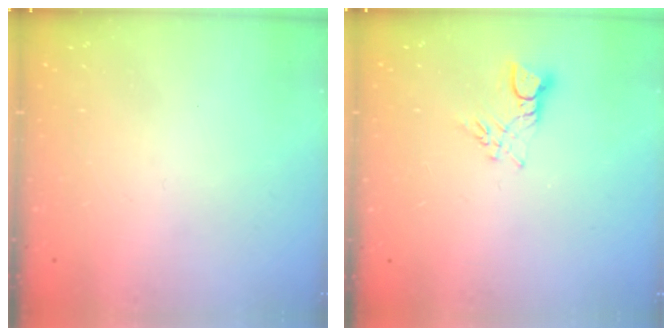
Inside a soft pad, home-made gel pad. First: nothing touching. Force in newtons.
{"total": 3.7, "press": 3.7, "slide": 0.3}